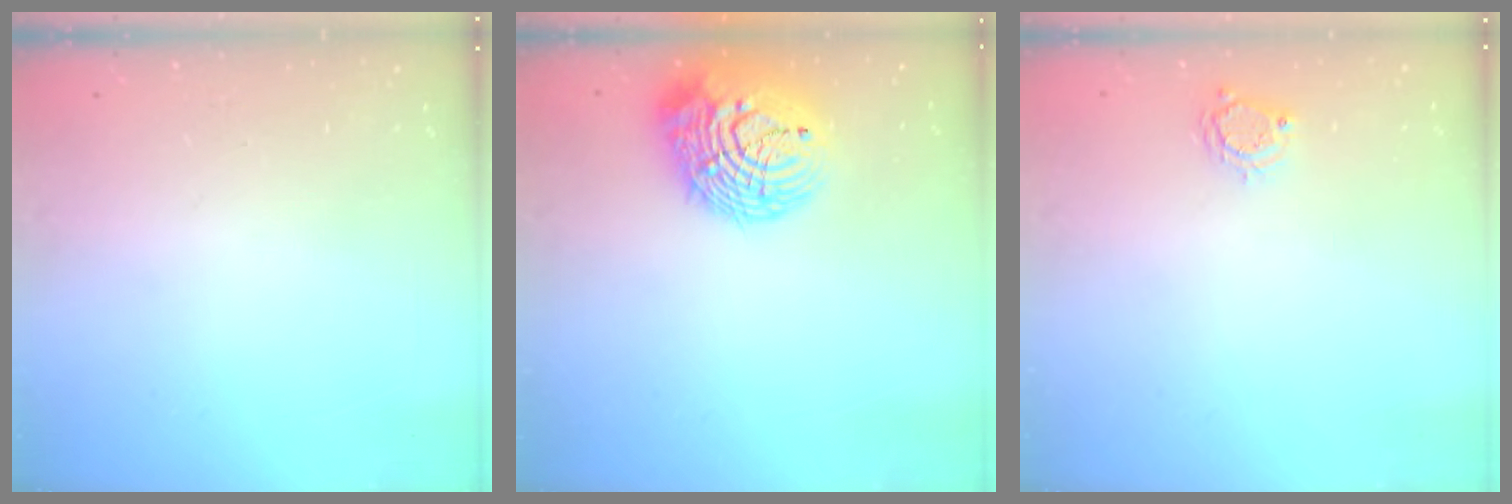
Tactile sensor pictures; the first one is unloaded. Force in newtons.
{"total": 16.8, "press": 16.6, "slide": 2.7}
{"total": 3.9, "press": 3.9, "slide": 0.4}